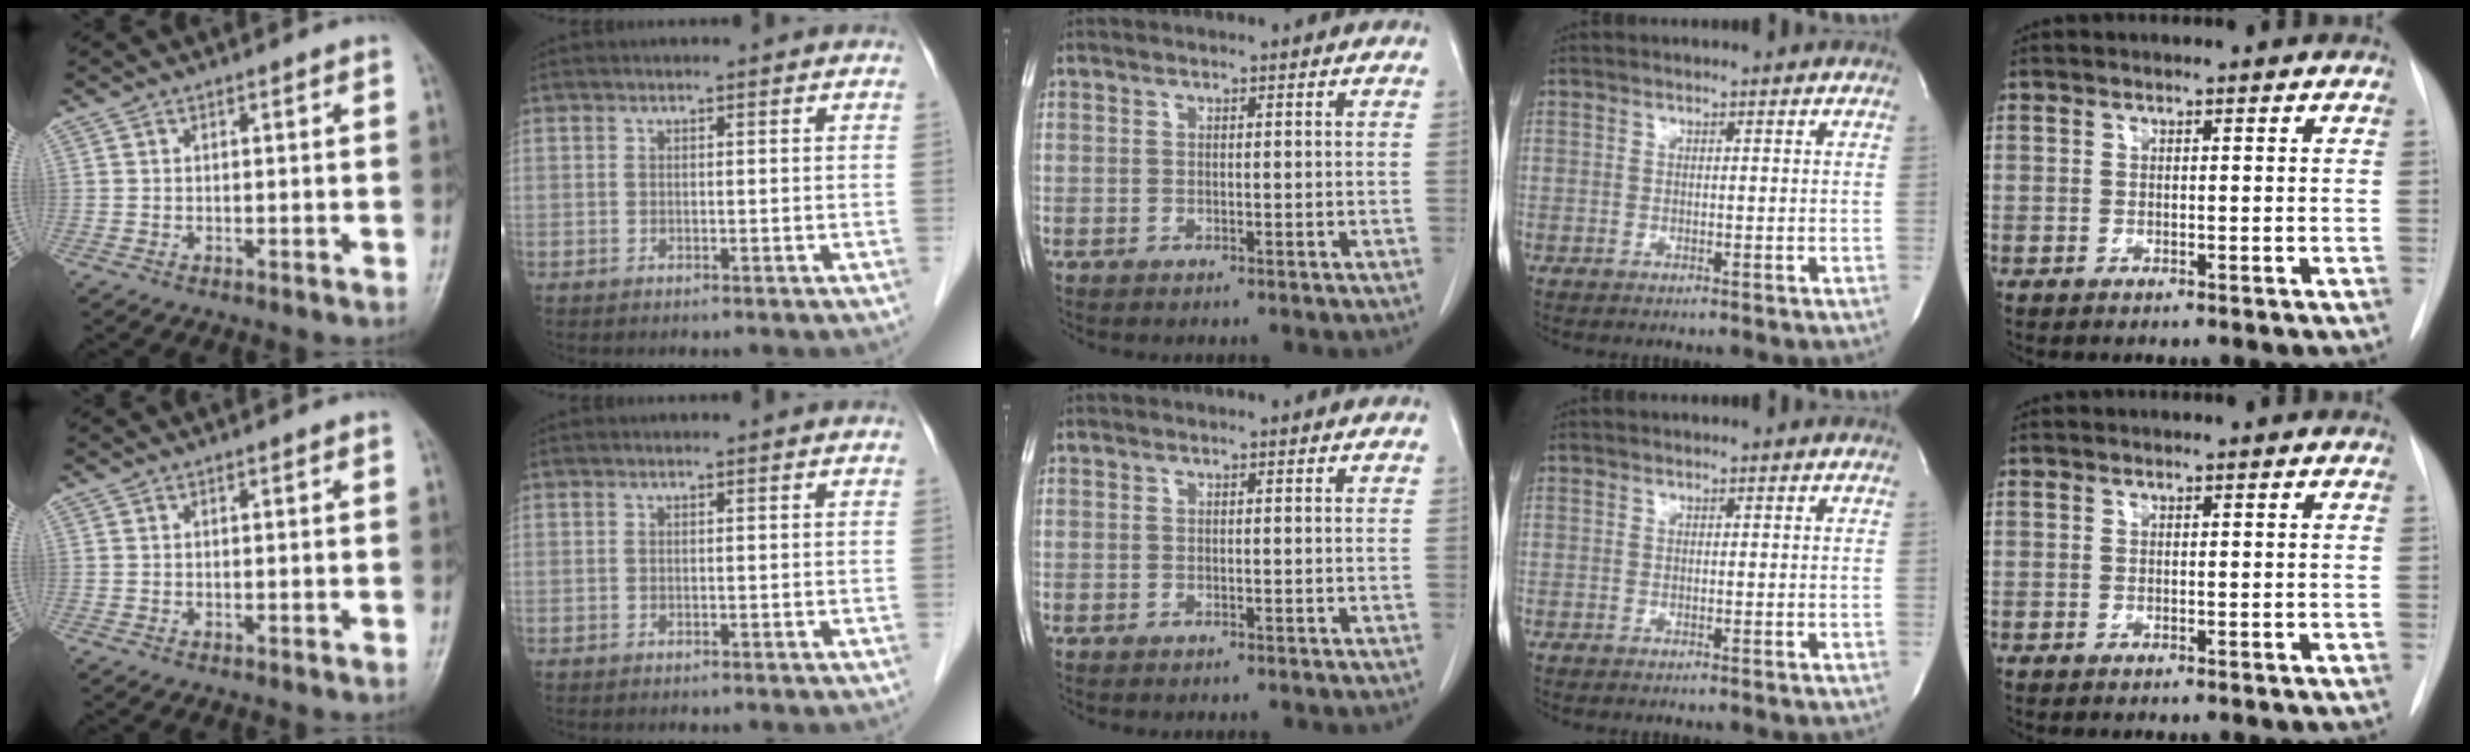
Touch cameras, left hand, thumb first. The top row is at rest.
{}